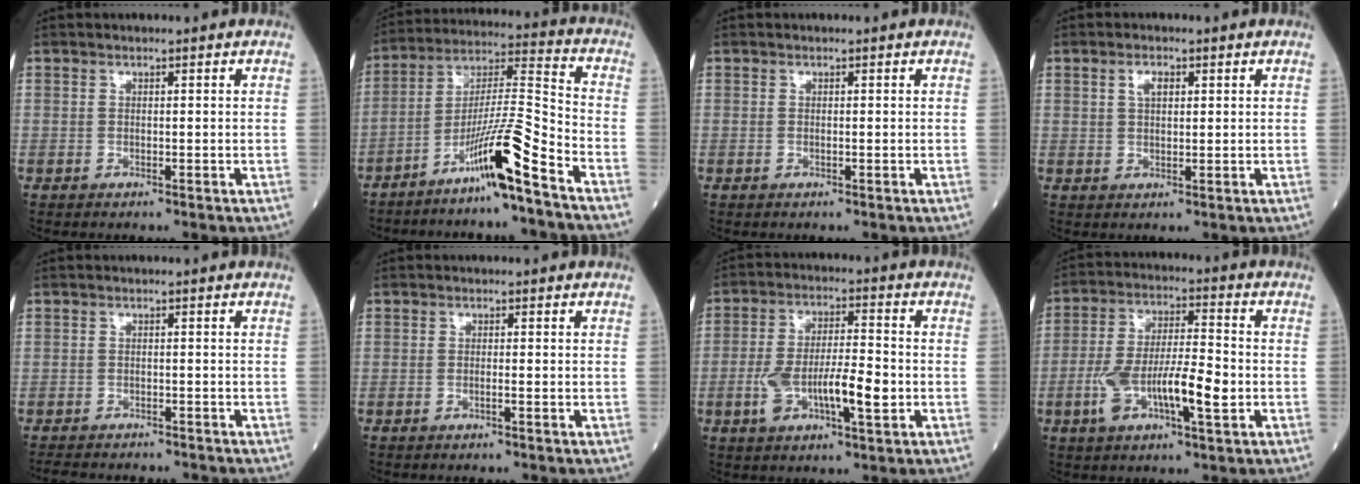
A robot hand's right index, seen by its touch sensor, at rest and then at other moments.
{"total": 12.0, "force": [-7.6, -0.7, 9.2], "torque": [-0.172, 0.001, -0.141]}
{"total": 0.0}
{"total": 2.4, "force": [1.1, 1.1, 1.9], "torque": [-0.040, 0.001, 0.021]}
{"total": 8.2, "force": [-7.5, 2.1, 2.5], "torque": [-0.040, -0.006, -0.100]}
{"total": 0.7, "force": [-0.3, -0.1, 0.6], "torque": [-0.011, 0.001, -0.006]}
{"total": 10.6, "force": [-2.5, 2.8, 9.9], "torque": [-0.190, 0.011, -0.040]}
{"total": 11.9, "force": [-3.0, 2.9, 11.1], "torque": [-0.216, 0.012, -0.050]}